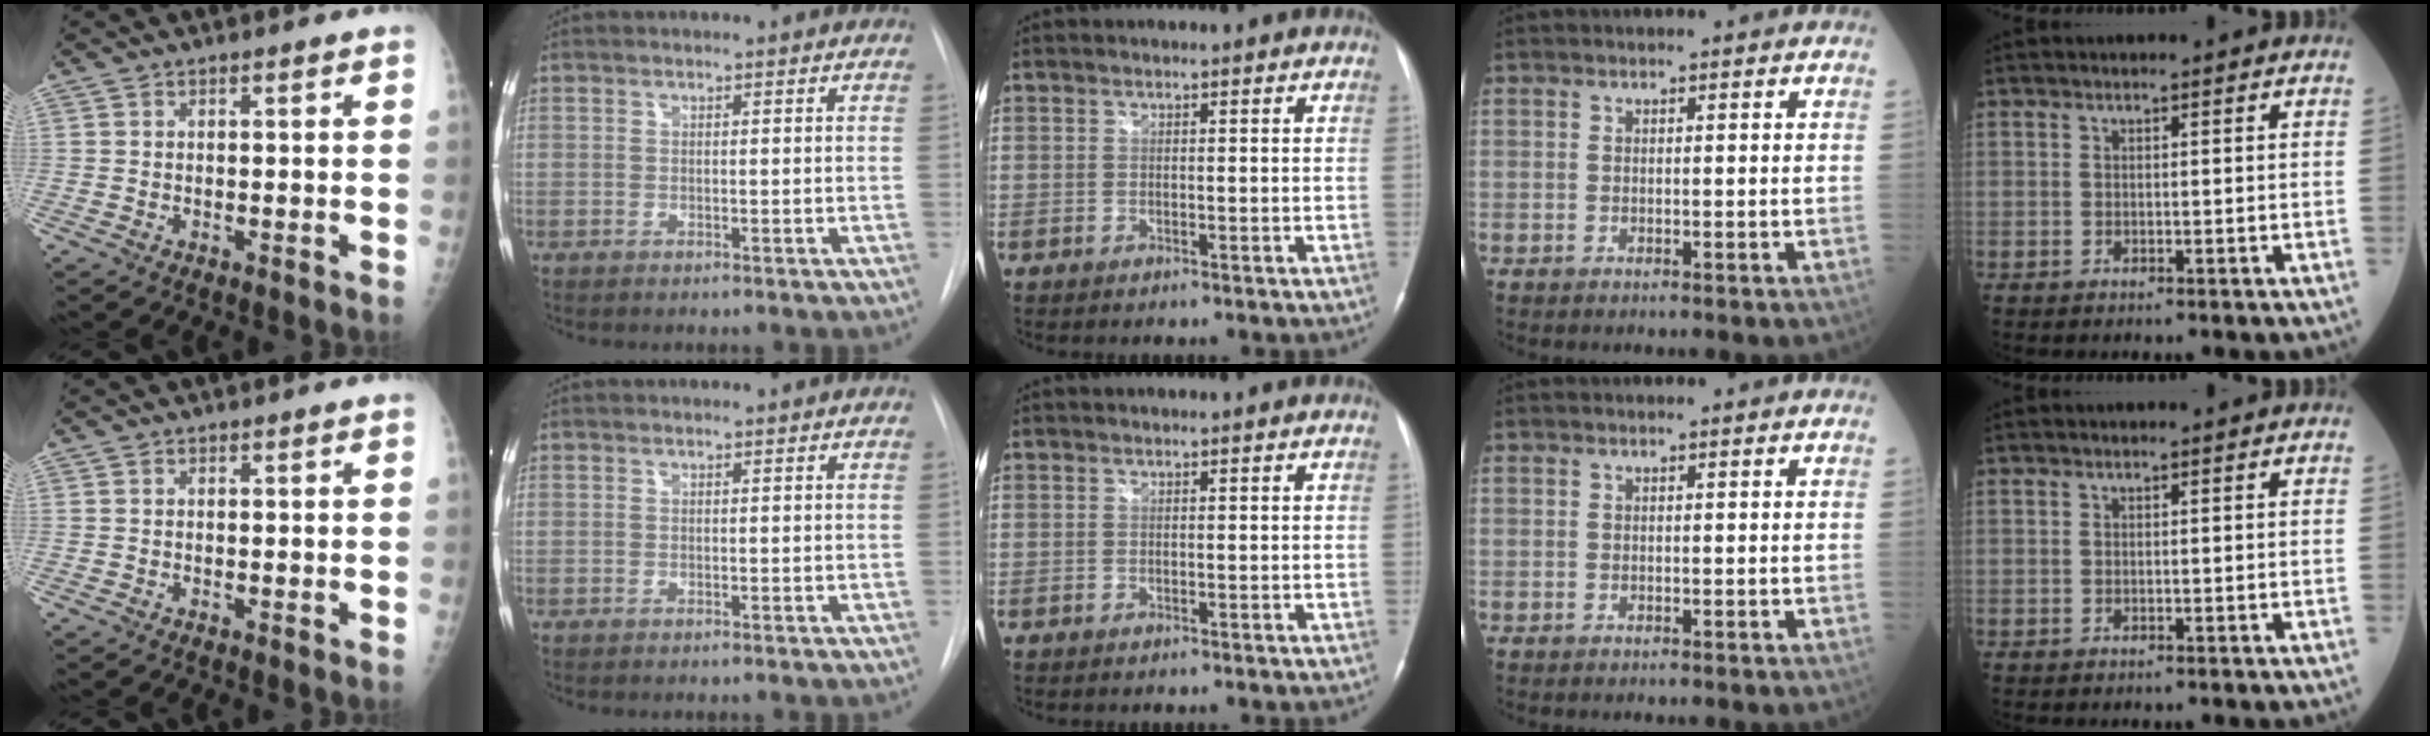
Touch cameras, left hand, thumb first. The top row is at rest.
{}